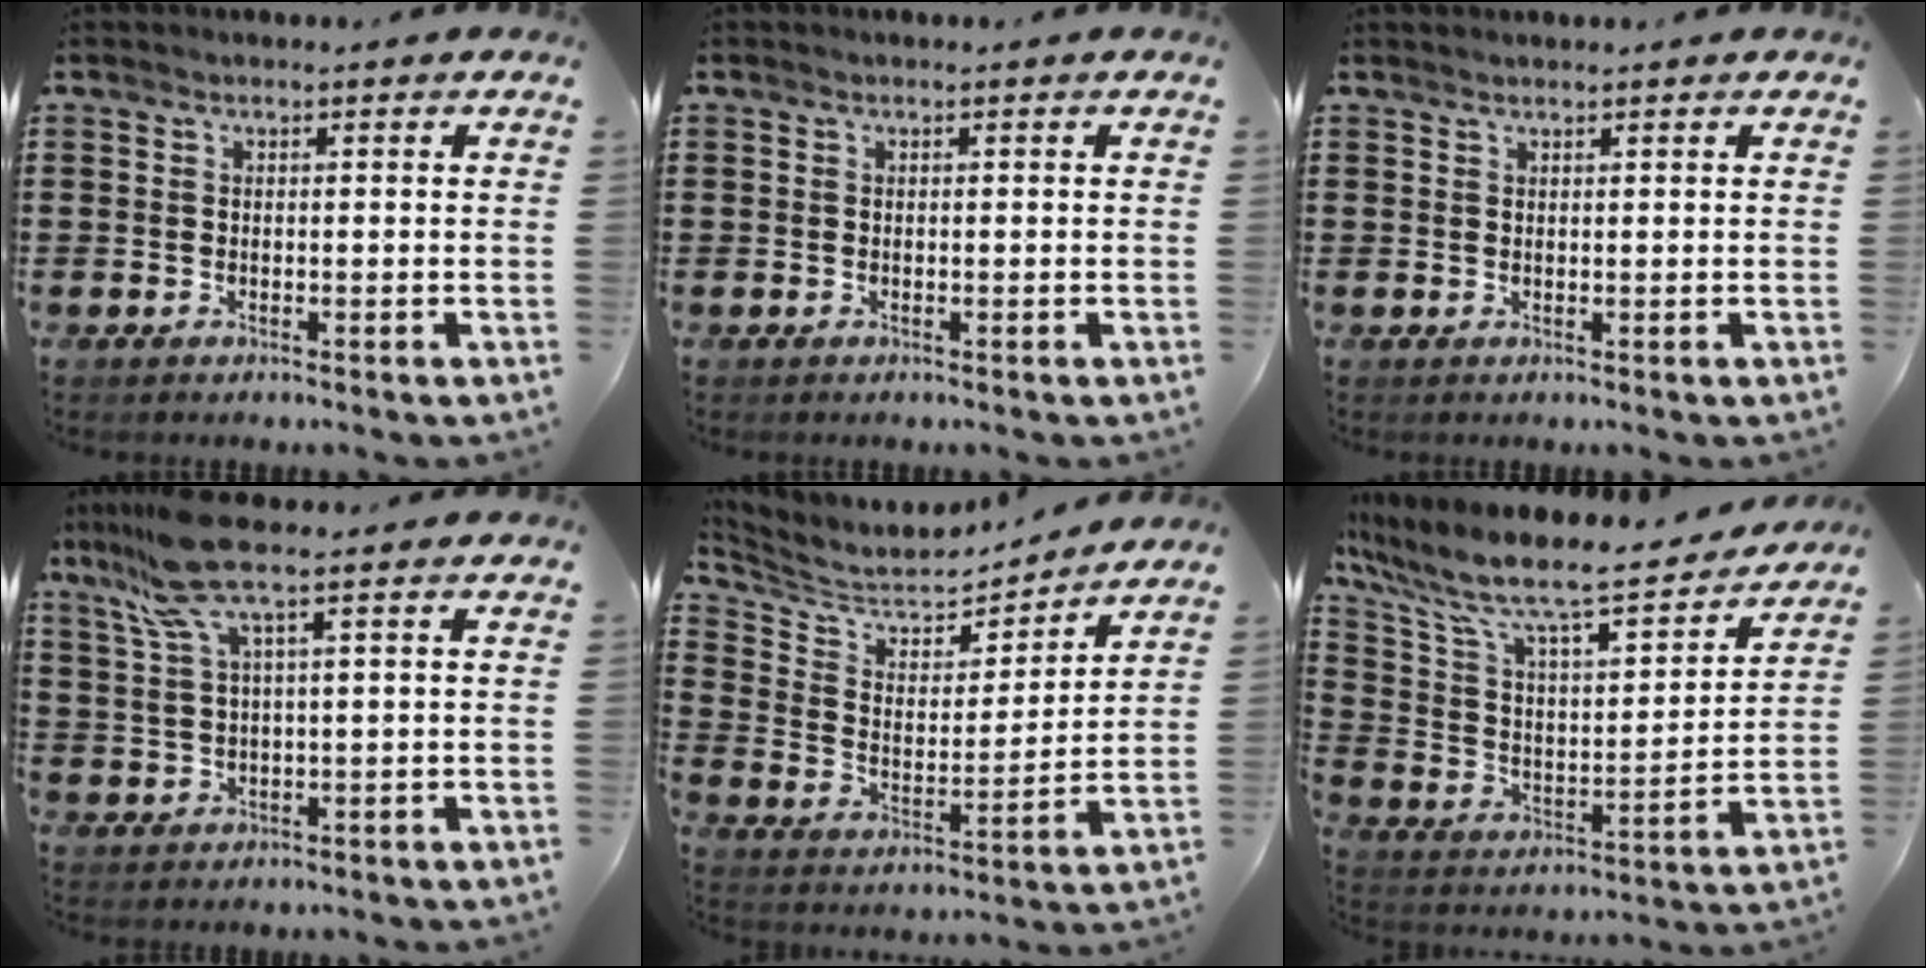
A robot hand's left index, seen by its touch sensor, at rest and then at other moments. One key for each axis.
{"total": 0.0}
{"total": 0.7, "fx": 0.7, "fy": -0.1, "fz": 0.2, "tx": -0.005, "ty": -0.002, "tz": 0.014}
{"total": 8.5, "fx": 4.6, "fy": 1.3, "fz": 7.0, "tx": -0.168, "ty": -0.004, "tz": 0.079}
{"total": 6.1, "fx": 5.6, "fy": 1.8, "fz": 1.6, "tx": -0.064, "ty": -0.043, "tz": 0.093}
{"total": 10.1, "fx": 8.2, "fy": 1.6, "fz": 5.6, "tx": -0.147, "ty": -0.060, "tz": 0.134}